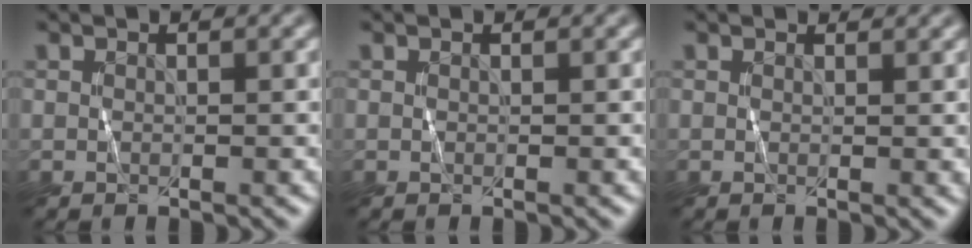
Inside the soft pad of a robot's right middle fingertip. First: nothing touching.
{"total": 0.0}
{"total": 1.0, "force": [0.9, 0.2, 0.4], "torque": [-0.004, -0.002, 0.015]}